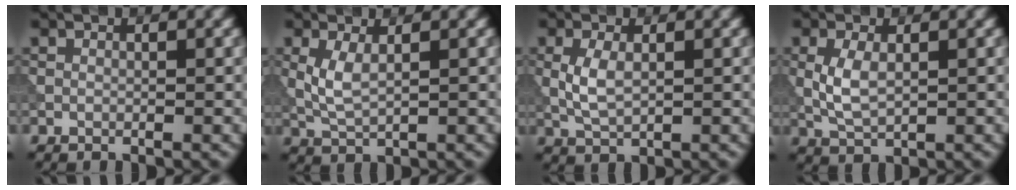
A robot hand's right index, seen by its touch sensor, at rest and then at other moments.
{"total": 2.7, "force": [0.6, 1.0, 2.4], "torque": [-0.057, 0.001, 0.015]}
{"total": 2.8, "force": [0.2, 1.4, 2.4], "torque": [-0.059, 0.001, 0.007]}
{"total": 3.2, "force": [0.2, 1.6, 2.7], "torque": [-0.063, 0.001, 0.009]}